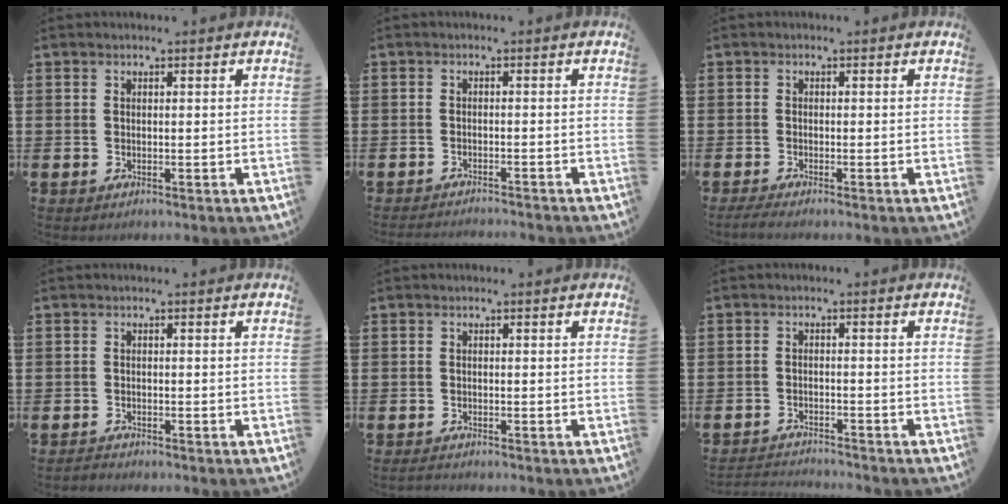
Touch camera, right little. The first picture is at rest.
{"total": 1.3, "force": [-1.3, -0.2, 0.0], "torque": [-0.001, 0.003, -0.026]}
{"total": 0.9, "force": [-0.2, 0.0, 0.9], "torque": [-0.012, 0.000, -0.002]}
{"total": 0.0}
{"total": 0.7, "force": [-0.6, 0.1, 0.2], "torque": [-0.006, -0.001, -0.012]}
{"total": 2.1, "force": [-2.0, -0.1, -0.1], "torque": [-0.002, 0.003, -0.045]}